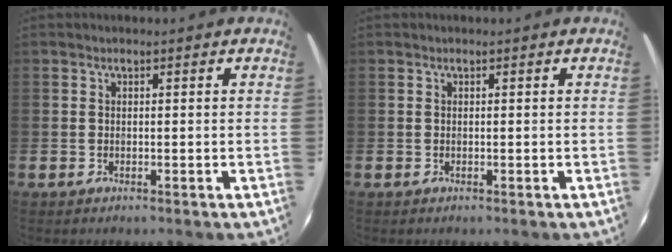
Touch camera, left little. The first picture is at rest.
{"total": 0.0}